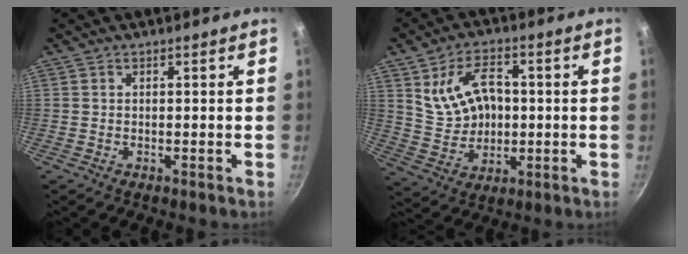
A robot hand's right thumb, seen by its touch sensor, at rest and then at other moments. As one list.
[{"total": 11.5, "force": [2.2, 8.2, 7.8], "torque": [-0.108, 0.007, 0.048]}]